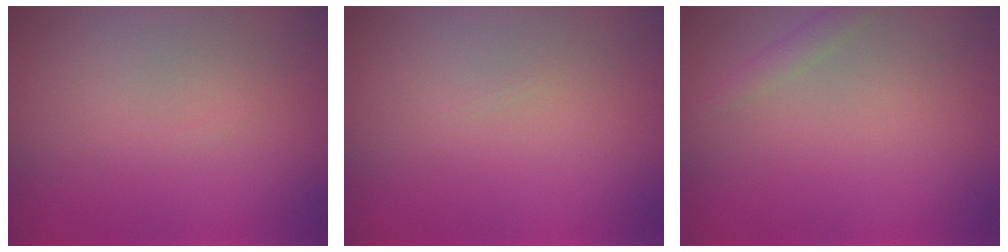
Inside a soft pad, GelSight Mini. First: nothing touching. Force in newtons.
{"total": 0.0}
{"total": 1.0, "press": 1.0, "slide": 0.0}